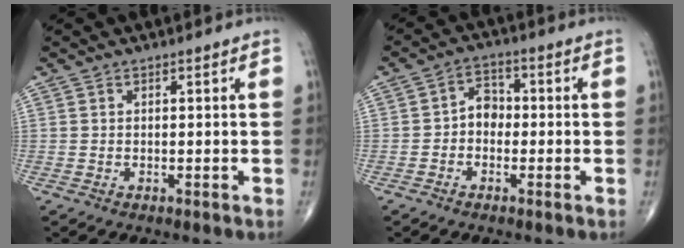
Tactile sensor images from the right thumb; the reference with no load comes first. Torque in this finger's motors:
{"motor_torque": [0.00, 0.09, 0.58, 0.02, -0.01]}